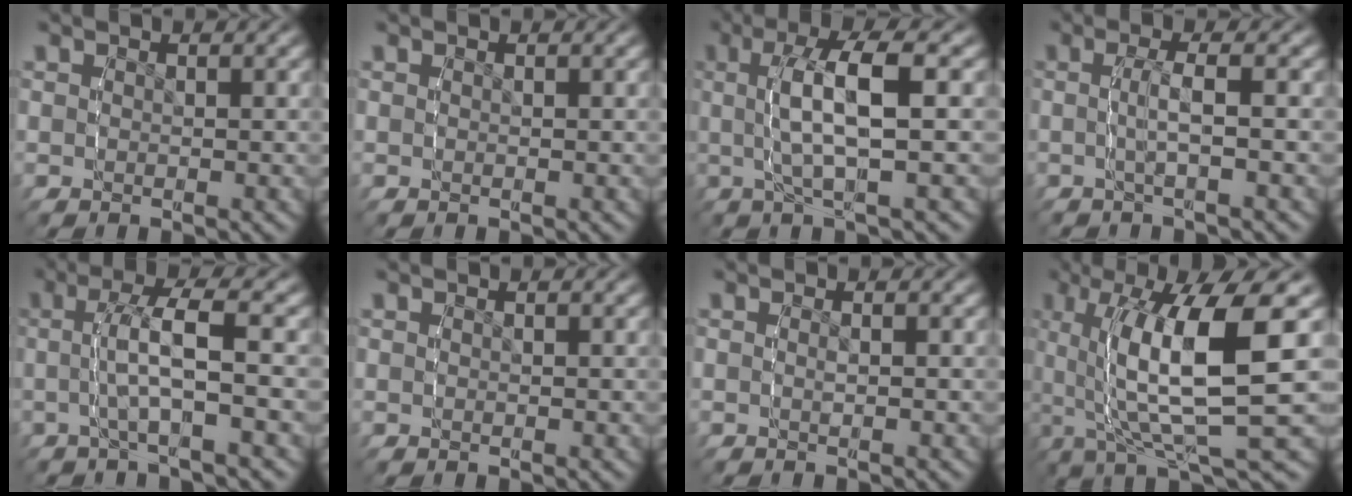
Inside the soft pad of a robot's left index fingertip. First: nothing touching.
{"total": 0.0}
{"total": 5.5, "force": [-0.2, 0.9, 5.4], "torque": [-0.101, 0.013, -0.009]}
{"total": 2.4, "force": [-0.7, -0.3, 2.3], "torque": [-0.046, 0.006, -0.018]}
{"total": 3.7, "force": [-0.5, 0.3, 3.7], "torque": [-0.074, 0.013, -0.017]}
{"total": 0.0}
{"total": 0.6, "force": [-0.5, 0.1, 0.4], "torque": [-0.009, 0.000, -0.013]}
{"total": 10.5, "force": [0.0, 3.3, 9.9], "torque": [-0.181, 0.005, -0.002]}